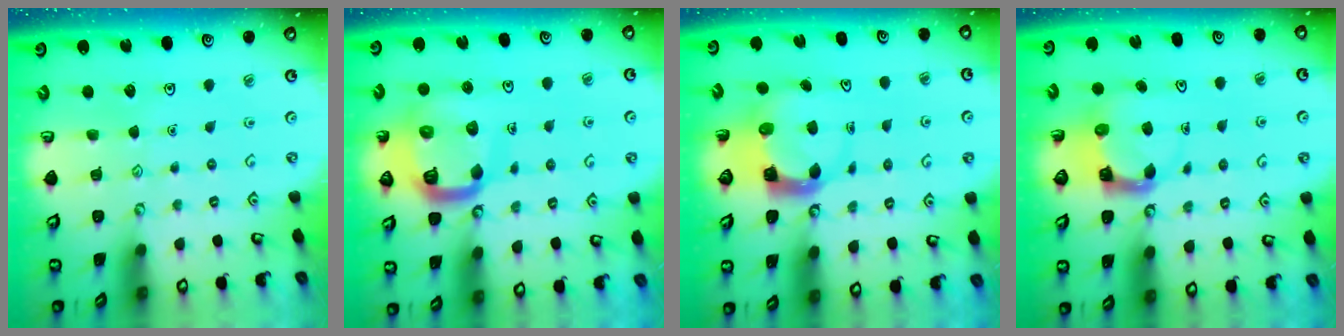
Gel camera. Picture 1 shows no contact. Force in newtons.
{"total": 14.1, "press": 14.0, "slide": 1.5}
{"total": 3.8, "press": 3.8, "slide": 0.6}
{"total": 4.0, "press": 3.9, "slide": 0.4}